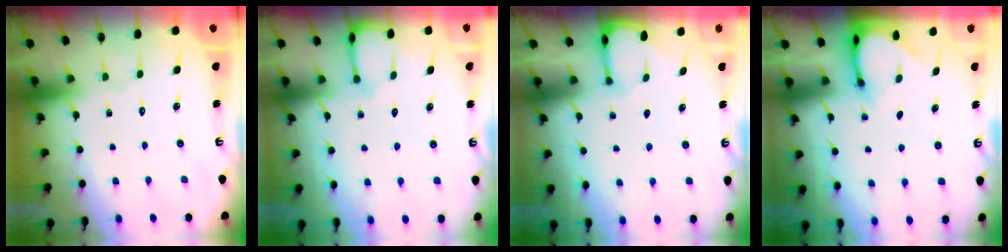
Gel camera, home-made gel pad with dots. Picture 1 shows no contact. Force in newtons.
{"total": 3.0, "press": 3.0, "slide": 0.3}
{"total": 1.3, "press": 1.2, "slide": 0.2}
{"total": 3.2, "press": 3.2, "slide": 0.2}